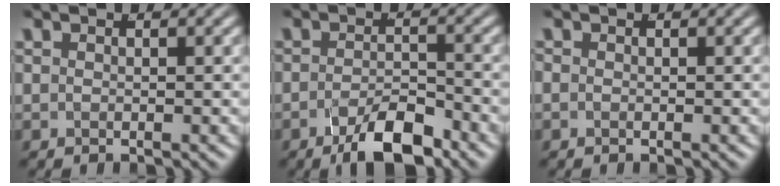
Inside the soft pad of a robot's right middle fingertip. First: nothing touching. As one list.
[{"total": 4.9, "force": [-3.7, 1.1, 3.0], "torque": [-0.037, -0.007, -0.061]}, {"total": 0.7, "force": [-0.4, 0.6, 0.2], "torque": [-0.009, -0.006, -0.005]}]